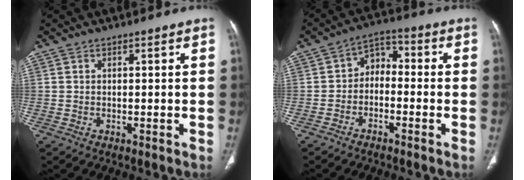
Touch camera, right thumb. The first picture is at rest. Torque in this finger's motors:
{"motor_torque": [-0.03, 0.13, 0.05, -0.17, 0.03]}